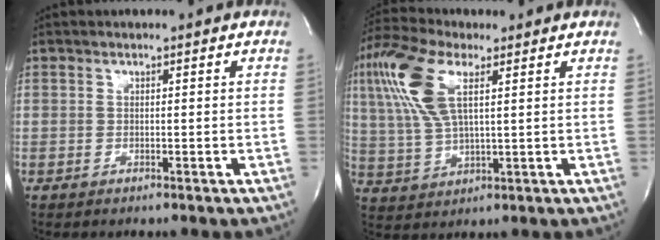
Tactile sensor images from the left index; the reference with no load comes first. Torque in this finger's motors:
{"motor_torque": [0.64, -0.13, 0.42, 0.12]}